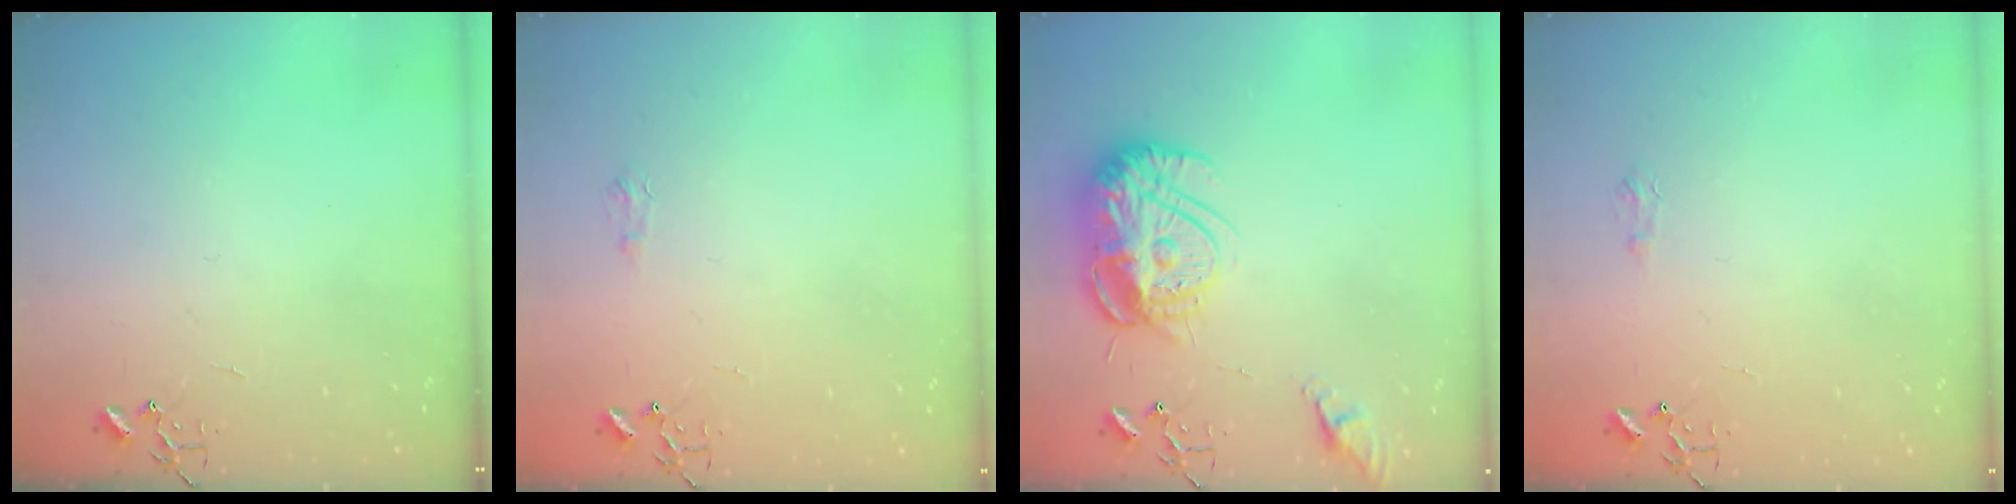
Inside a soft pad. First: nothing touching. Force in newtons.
{"total": 4.8, "press": 4.8, "slide": 0.7}
{"total": 17.2, "press": 17.1, "slide": 1.8}
{"total": 4.8, "press": 4.8, "slide": 0.7}